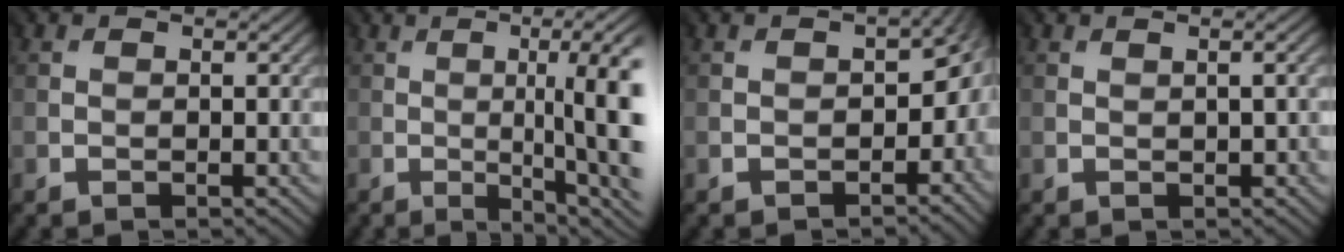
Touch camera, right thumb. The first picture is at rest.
{"total": 13.2, "force": [-0.9, 3.6, 12.7], "torque": [-0.138, 0.010, 0.000]}
{"total": 4.3, "force": [-1.8, 2.8, 2.7], "torque": [-0.020, -0.011, -0.016]}
{"total": 0.7, "force": [0.3, 0.2, 0.6], "torque": [0.000, 0.006, 0.006]}